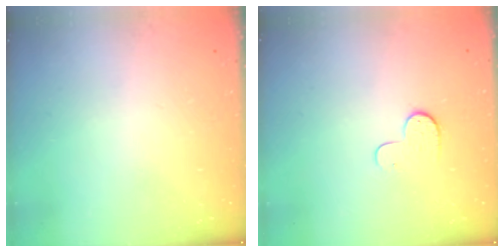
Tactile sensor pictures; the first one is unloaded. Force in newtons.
{"total": 6.6, "press": 6.6, "slide": 0.7}